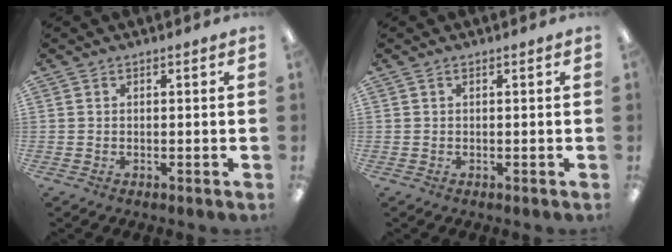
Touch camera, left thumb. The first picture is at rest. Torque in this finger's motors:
{"motor_torque": [-0.05, 0.05, 0.00, 0.00, 0.00]}